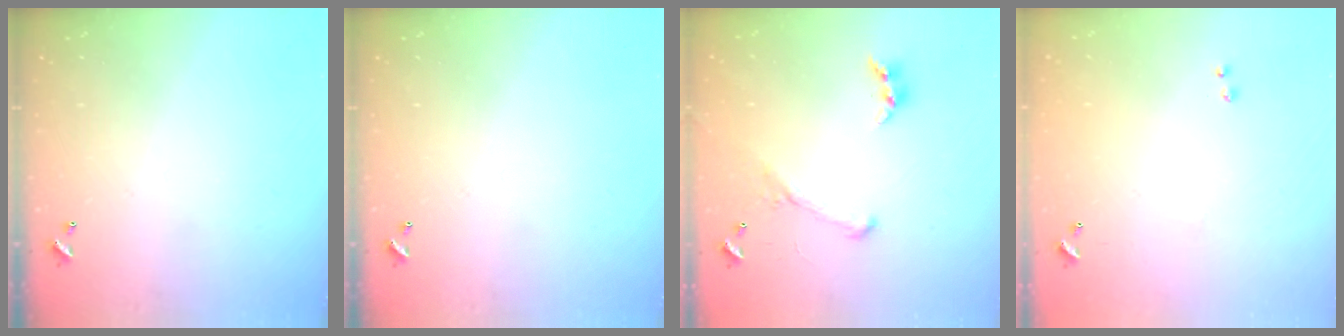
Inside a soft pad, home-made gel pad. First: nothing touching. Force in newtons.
{"total": 0.0}
{"total": 2.8, "press": 2.6, "slide": 1.0}
{"total": 8.2, "press": 8.2, "slide": 0.5}